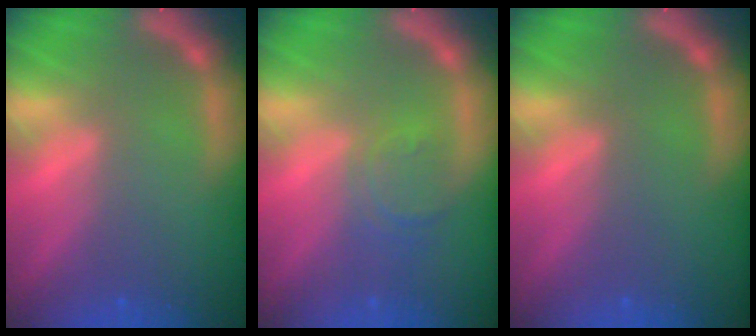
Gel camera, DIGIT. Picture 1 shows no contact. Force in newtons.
{"total": 3.0}
{"total": 0.0}